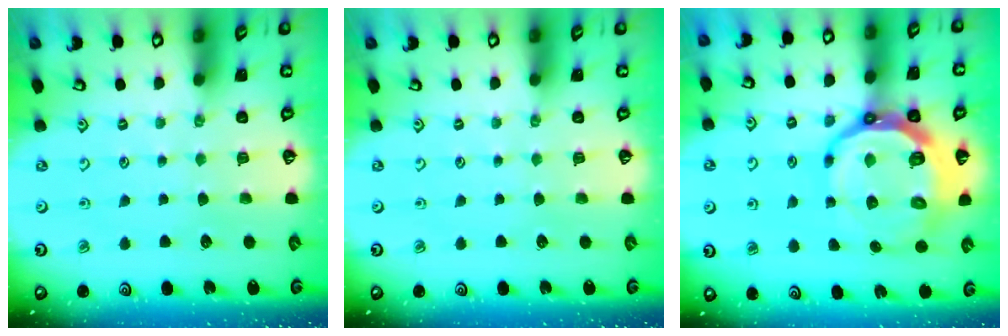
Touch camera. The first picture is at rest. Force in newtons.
{"total": 0.0}
{"total": 18.2, "press": 17.8, "slide": 3.8}